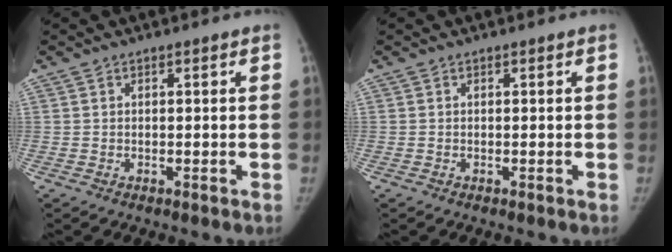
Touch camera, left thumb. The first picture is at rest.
{"total": 0.0}